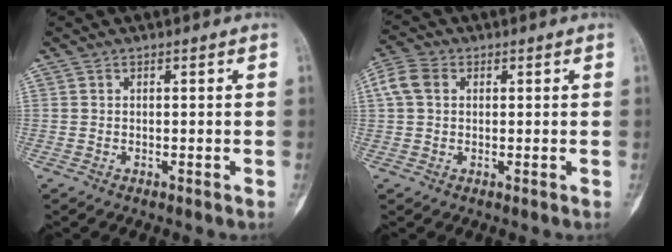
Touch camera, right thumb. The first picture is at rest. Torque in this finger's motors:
{"motor_torque": [0.36, 0.26, 0.36, -0.19, 0.10]}